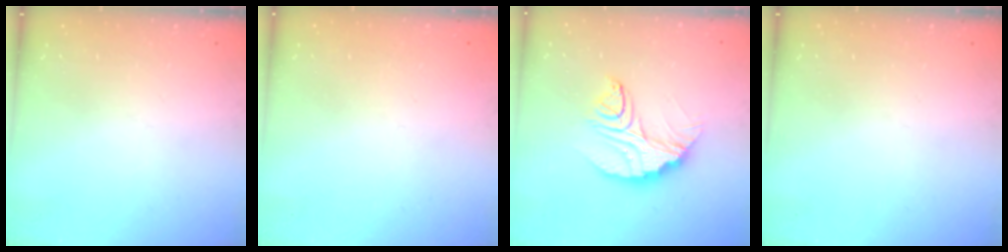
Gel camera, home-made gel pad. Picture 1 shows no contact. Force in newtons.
{"total": 2.2, "press": 2.2, "slide": 0.1}
{"total": 11.7, "press": 11.7, "slide": 0.8}
{"total": 0.0}